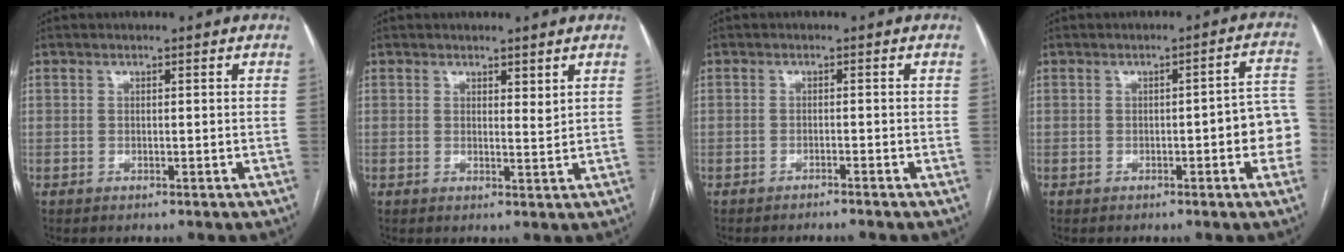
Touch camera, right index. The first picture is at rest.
{"total": 1.6, "force": [1.2, 0.5, 1.0], "torque": [-0.015, -0.009, 0.020]}
{"total": 2.1, "force": [-1.8, -0.6, 0.7], "torque": [-0.005, 0.004, -0.026]}
{"total": 7.4, "force": [-1.7, 1.3, 7.1], "torque": [-0.067, 0.021, -0.024]}